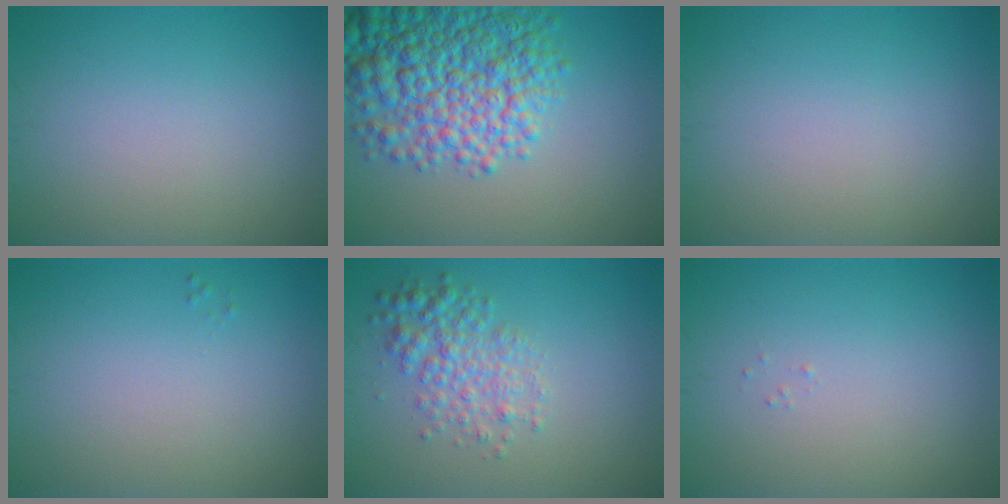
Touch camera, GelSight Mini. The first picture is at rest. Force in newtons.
{"total": 10.2, "press": 10.2, "slide": 0.4}
{"total": 0.0}
{"total": 0.0}
{"total": 3.4, "press": 3.4, "slide": 0.1}
{"total": 0.0}